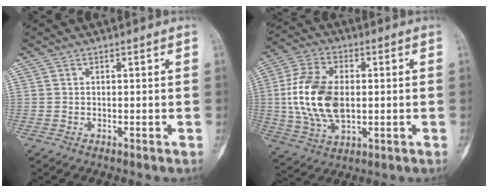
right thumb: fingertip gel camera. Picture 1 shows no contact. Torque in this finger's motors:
{"motor_torque": [0.72, 0.94, 1.42, -1.22, 0.41]}